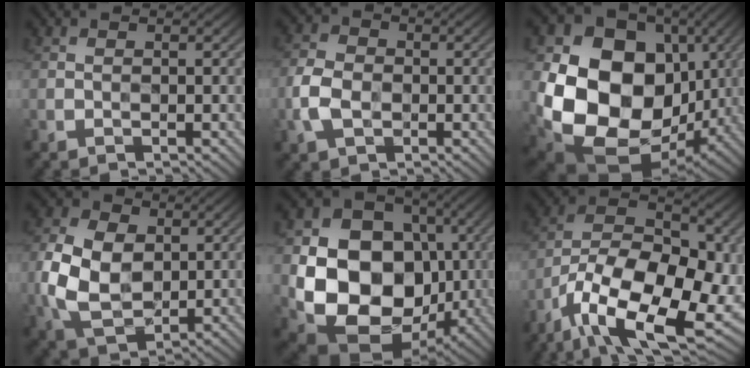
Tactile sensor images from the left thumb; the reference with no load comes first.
{"total": 5.4, "force": [-1.8, 3.9, 3.3], "torque": [-0.089, 0.000, -0.040]}
{"total": 17.7, "force": [0.4, 14.2, 10.5], "torque": [-0.227, -0.037, 0.028]}
{"total": 10.2, "force": [0.0, 7.4, 7.1], "torque": [-0.185, 0.008, -0.003]}
{"total": 15.0, "force": [-1.4, 12.1, 8.8], "torque": [-0.162, -0.032, -0.023]}
{"total": 17.8, "force": [-9.1, 8.9, 12.5], "torque": [-0.223, -0.013, -0.161]}